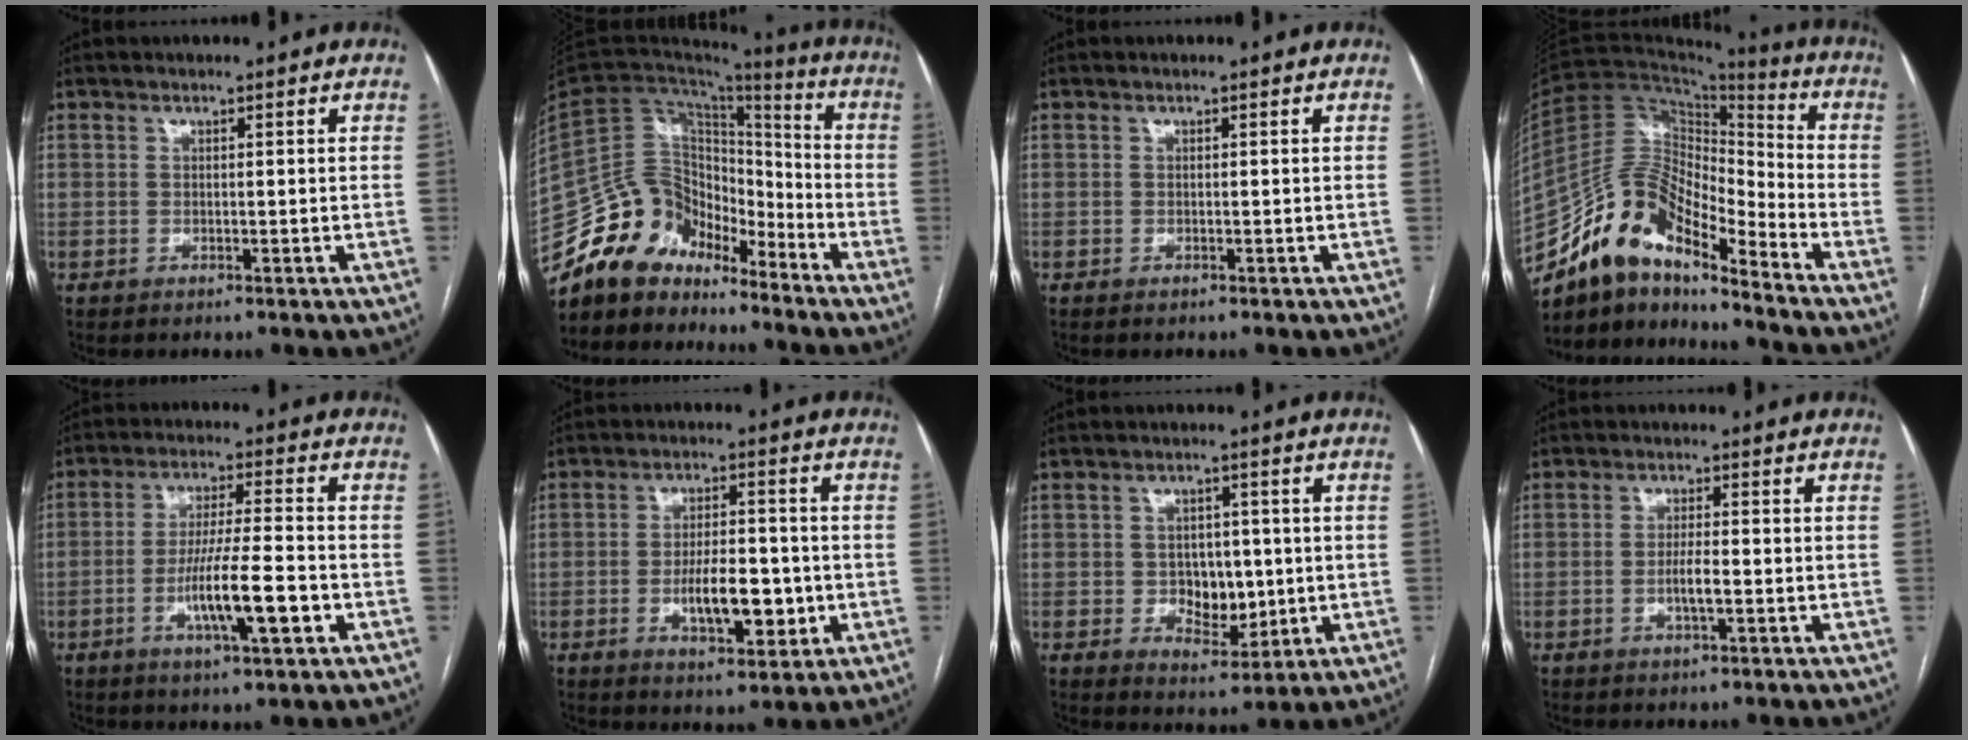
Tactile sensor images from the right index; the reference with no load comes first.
{"total": 13.6, "force": [-11.8, 6.4, 2.7], "torque": [-0.041, 0.066, -0.217]}
{"total": 0.0}
{"total": 14.3, "force": [-11.7, 4.2, 6.9], "torque": [-0.125, 0.050, -0.215]}
{"total": 10.3, "force": [-3.4, 0.8, 9.7], "torque": [-0.174, -0.005, -0.060]}
{"total": 8.6, "force": [-2.0, 3.2, 7.8], "torque": [-0.132, 0.002, -0.027]}
{"total": 6.4, "force": [-0.3, 4.4, 4.7], "torque": [-0.064, 0.005, 0.008]}
{"total": 2.9, "force": [-0.8, 0.3, 2.8], "torque": [-0.056, -0.001, -0.015]}